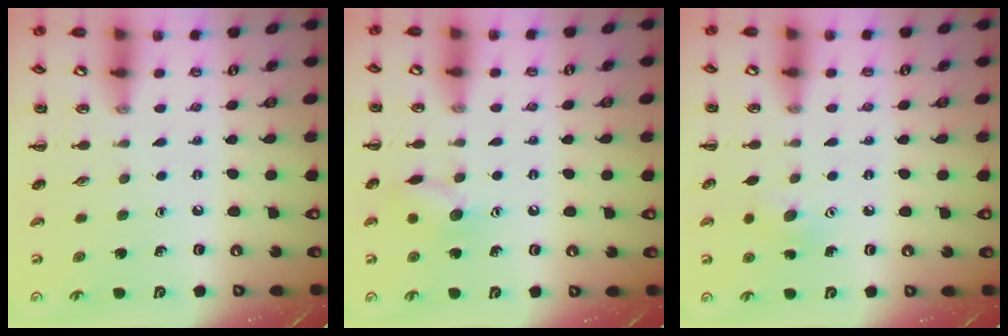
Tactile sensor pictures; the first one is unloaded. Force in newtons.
{"total": 7.9, "press": 7.9, "slide": 1.0}
{"total": 6.4, "press": 6.2, "slide": 1.4}